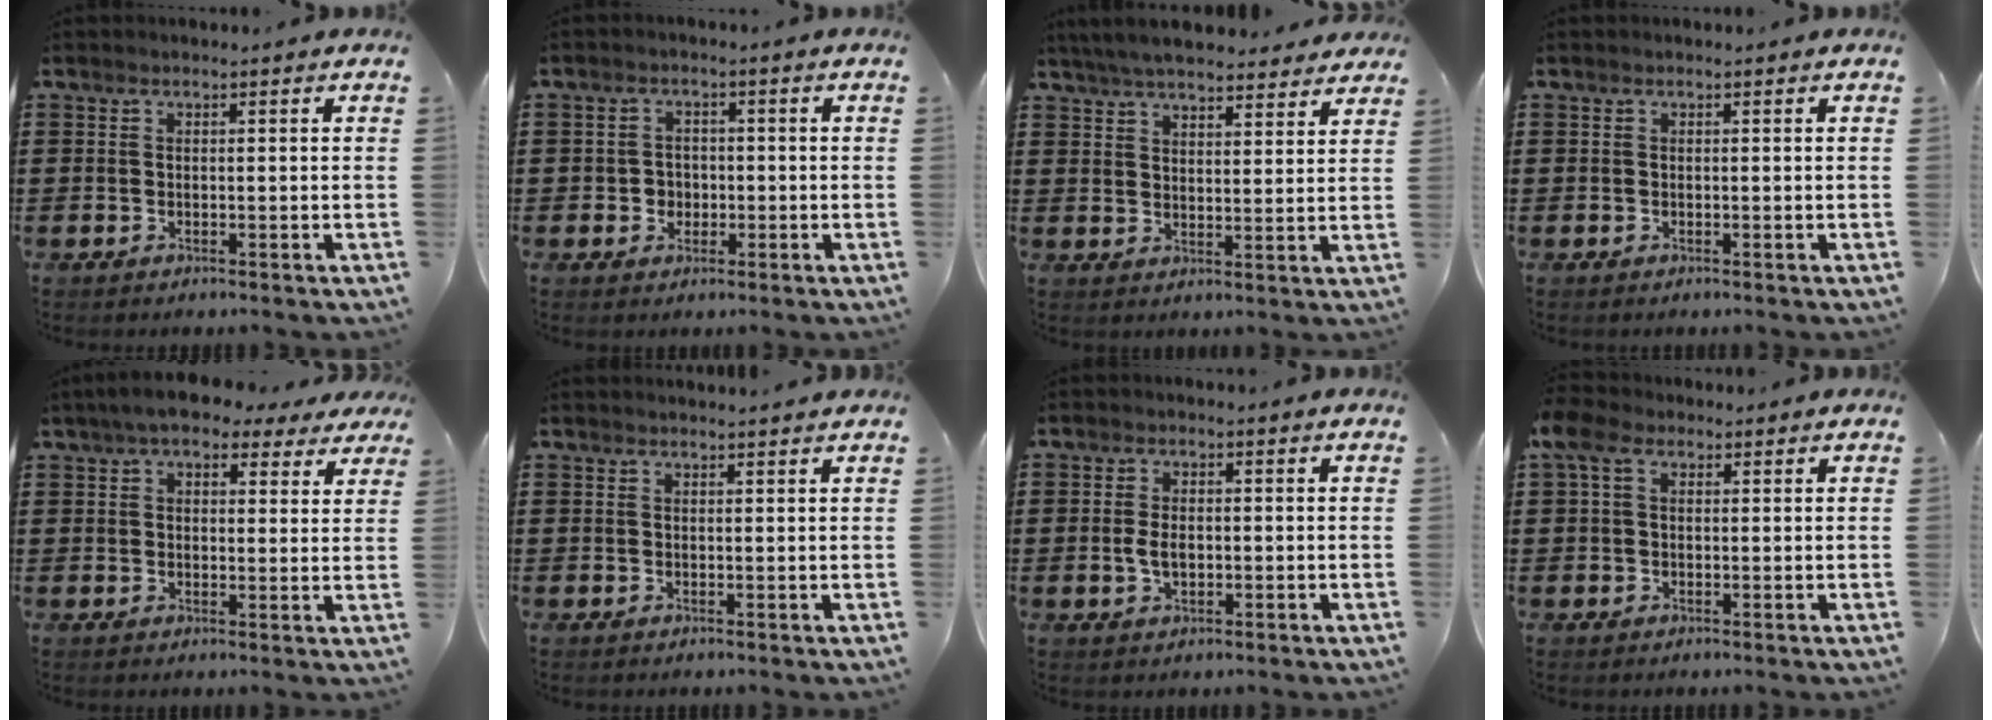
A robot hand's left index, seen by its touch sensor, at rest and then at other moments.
{"total": 2.6, "force": [-0.6, 2.4, 0.9], "torque": [-0.025, 0.004, -0.015]}
{"total": 5.7, "force": [5.4, 0.6, 1.7], "torque": [-0.050, -0.016, 0.100]}
{"total": 0.0}
{"total": 6.2, "force": [4.9, 2.1, 3.1], "torque": [-0.070, 0.001, 0.089]}
{"total": 1.1, "force": [1.0, -0.1, 0.3], "torque": [-0.006, -0.002, 0.020]}
{"total": 3.5, "force": [-0.3, 2.0, 2.9], "torque": [-0.062, 0.003, -0.008]}
{"total": 4.5, "force": [1.6, 2.9, 3.1], "torque": [-0.084, 0.009, 0.023]}